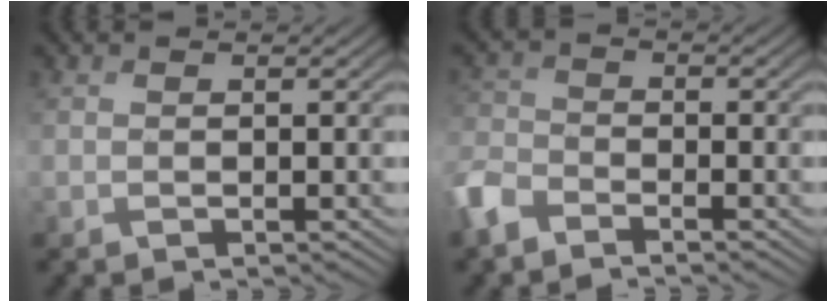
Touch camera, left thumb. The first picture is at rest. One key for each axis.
{"total": 5.0, "fx": -3.7, "fy": 2.5, "fz": 2.2, "tx": -0.057, "ty": -0.003, "tz": -0.094}